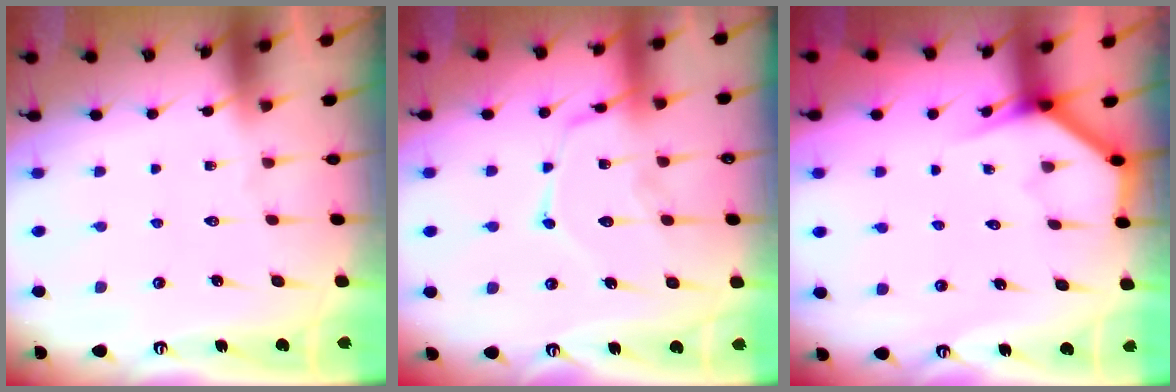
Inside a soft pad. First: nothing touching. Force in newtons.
{"total": 14.4, "press": 14.4, "slide": 1.2}
{"total": 3.7, "press": 3.7, "slide": 0.3}